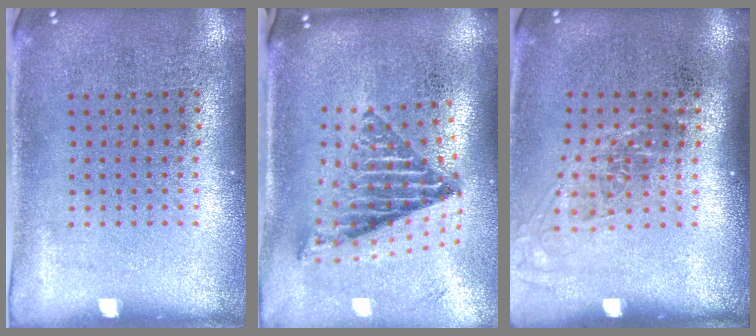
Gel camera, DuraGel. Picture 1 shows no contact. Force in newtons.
{"total": 1.8, "press": 1.4, "slide": 1.1}
{"total": 1.2, "press": 1.0, "slide": 0.8}